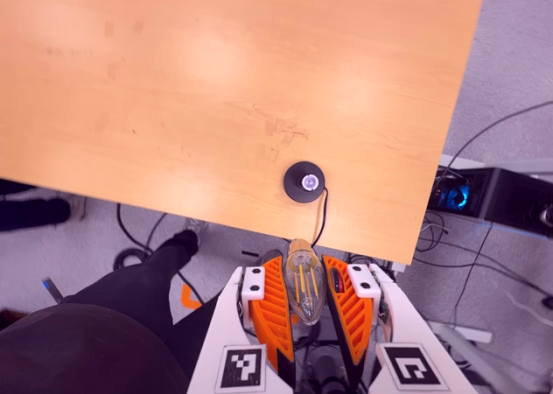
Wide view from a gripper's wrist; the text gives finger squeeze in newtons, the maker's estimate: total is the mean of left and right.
{"total": 8.5, "left": 7.8, "right": 9.1}